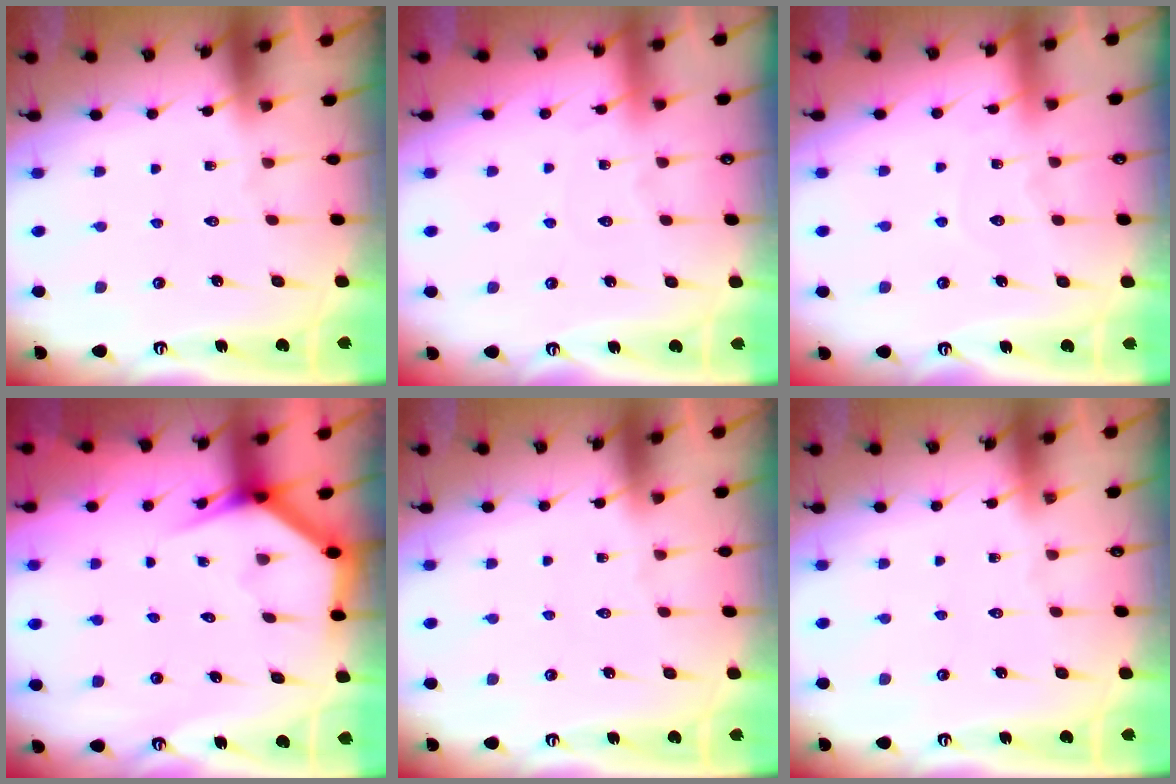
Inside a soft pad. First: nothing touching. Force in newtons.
{"total": 2.1, "press": 2.1, "slide": 0.3}
{"total": 6.0, "press": 5.9, "slide": 0.7}
{"total": 3.4, "press": 3.4, "slide": 0.3}
{"total": 0.0}
{"total": 0.0}